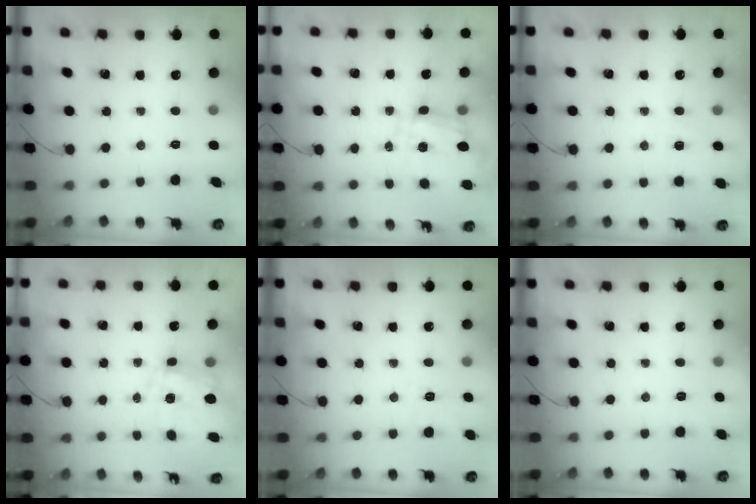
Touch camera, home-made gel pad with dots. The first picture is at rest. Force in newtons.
{"total": 1.7, "press": 1.6, "slide": 0.6}
{"total": 1.4, "press": 0.5, "slide": 1.3}
{"total": 9.3, "press": 9.2, "slide": 1.4}
{"total": 2.2, "press": 0.2, "slide": 2.2}
{"total": 2.0, "press": 1.4, "slide": 1.4}